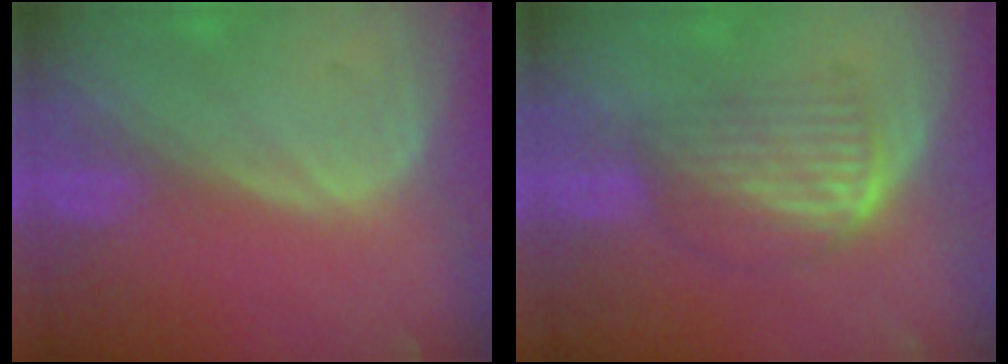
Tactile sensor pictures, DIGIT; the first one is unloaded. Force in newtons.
{"total": 7.2, "press": 6.1, "slide": 4.0}